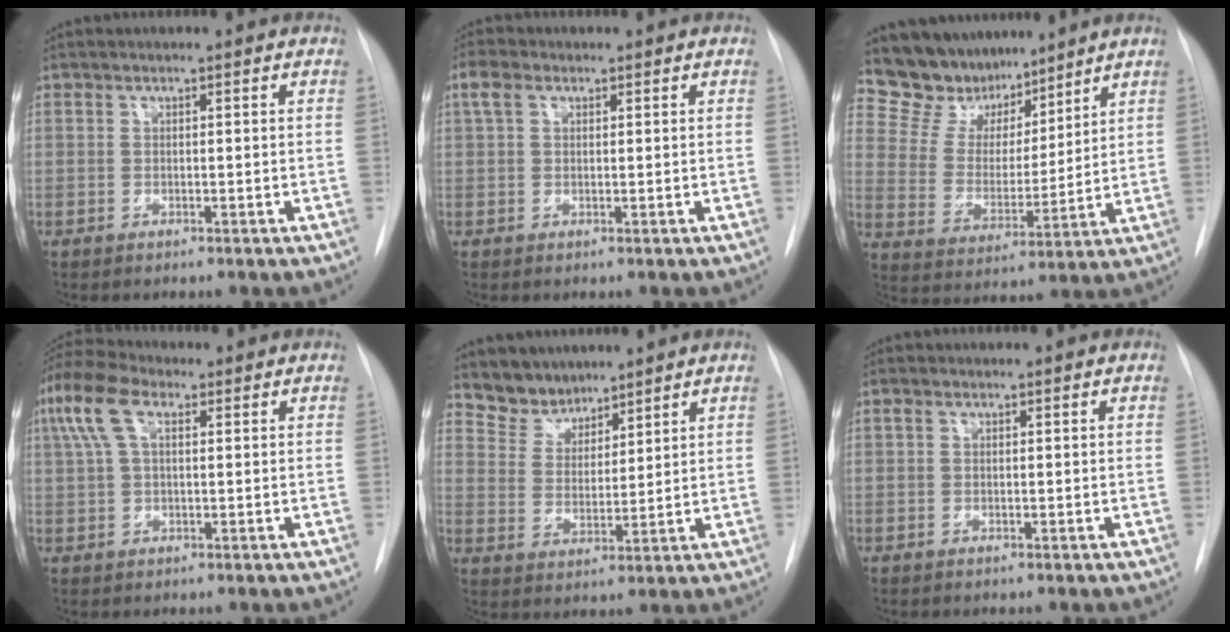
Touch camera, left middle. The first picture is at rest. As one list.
[{"total": 2.8, "force": [1.3, 1.7, 1.8], "torque": [-0.045, 0.020, 0.028]}, {"total": 11.8, "force": [10.4, 5.1, 2.1], "torque": [-0.041, 0.012, 0.198]}, {"total": 9.1, "force": [3.7, 4.1, 7.2], "torque": [-0.173, 0.037, 0.071]}, {"total": 6.0, "force": [5.3, 2.7, 0.1], "torque": [0.001, 0.004, 0.108]}, {"total": 0.7, "force": [0.3, 0.4, 0.4], "torque": [-0.013, 0.010, 0.006]}]